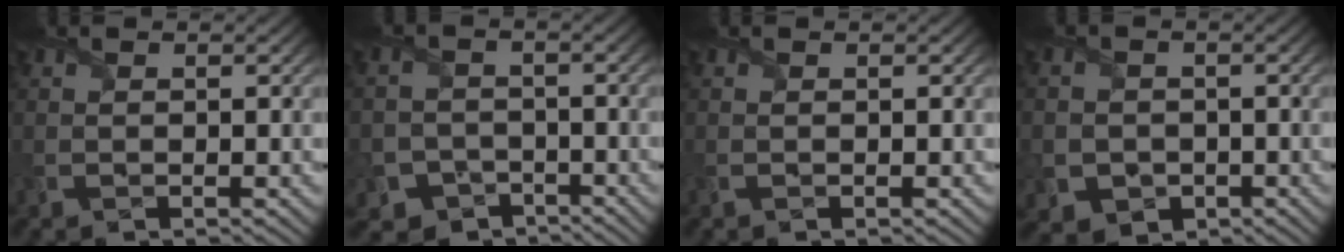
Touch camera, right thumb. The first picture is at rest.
{"total": 9.0, "force": [-5.6, 6.8, 1.7], "torque": [-0.054, -0.030, -0.113]}
{"total": 0.0}
{"total": 5.1, "force": [-1.7, 4.5, 1.5], "torque": [-0.053, -0.016, -0.047]}